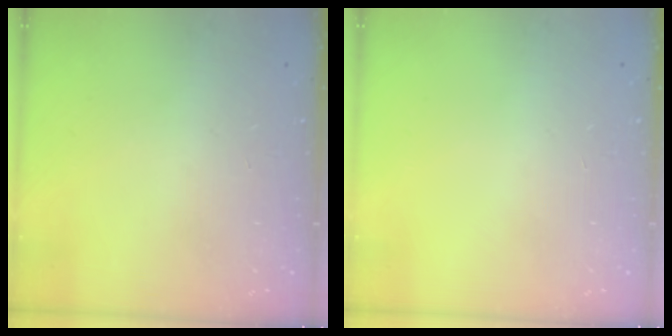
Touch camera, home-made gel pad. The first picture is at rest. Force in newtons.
{"total": 0.0}